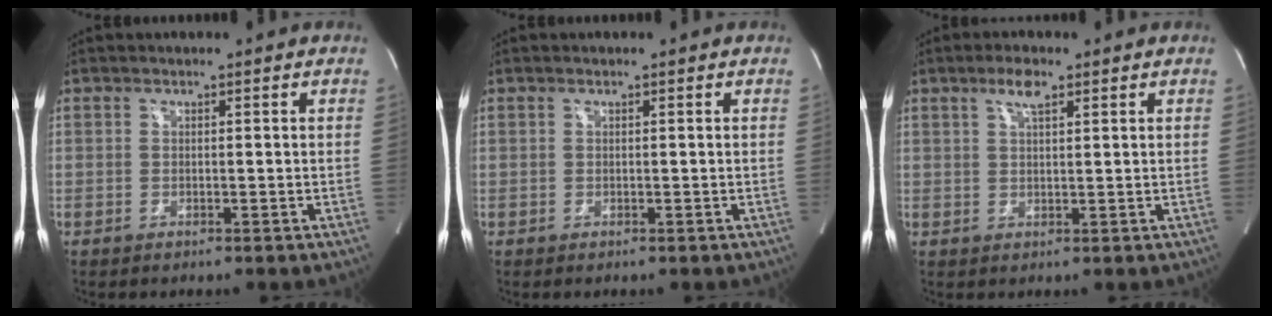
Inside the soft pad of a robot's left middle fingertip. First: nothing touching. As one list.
[{"total": 0.0}, {"total": 3.2, "force": [1.9, 0.8, 2.5], "torque": [-0.051, 0.006, 0.036]}]